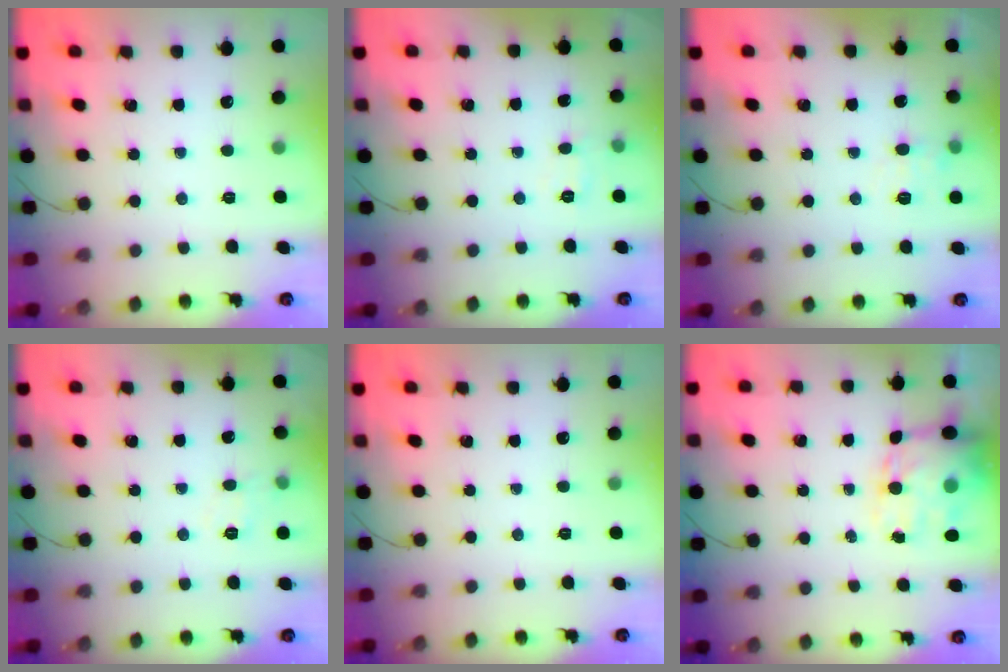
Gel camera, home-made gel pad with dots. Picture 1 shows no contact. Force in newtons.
{"total": 6.1, "press": 6.0, "slide": 1.4}
{"total": 6.3, "press": 6.0, "slide": 2.0}
{"total": 4.4, "press": 4.1, "slide": 1.6}
{"total": 0.0}
{"total": 15.1, "press": 14.5, "slide": 4.2}